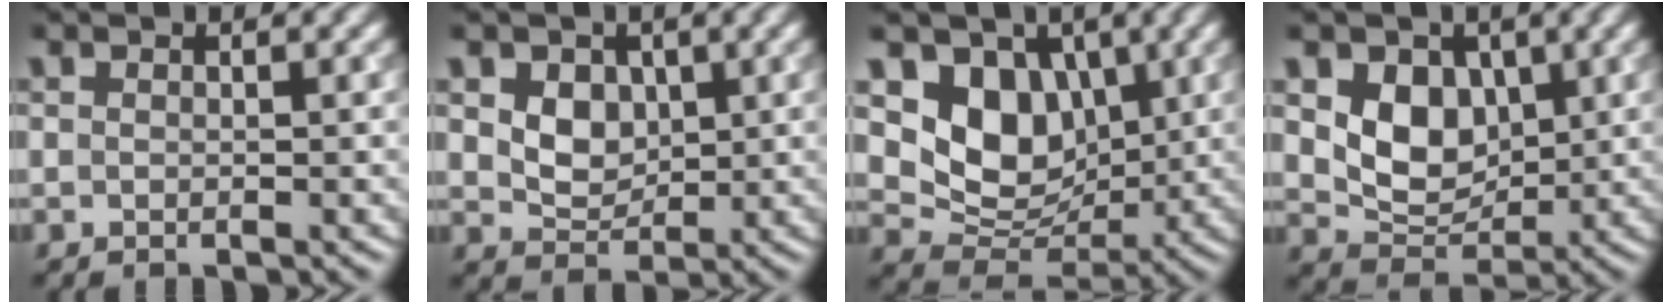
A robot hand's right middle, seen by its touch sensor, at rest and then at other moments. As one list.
[{"total": 4.1, "force": [1.4, 3.1, 2.3], "torque": [-0.051, -0.005, 0.026]}, {"total": 7.2, "force": [2.2, 5.6, 4.0], "torque": [-0.063, -0.016, 0.031]}, {"total": 5.2, "force": [1.3, 4.0, 3.2], "torque": [-0.059, -0.011, 0.023]}]